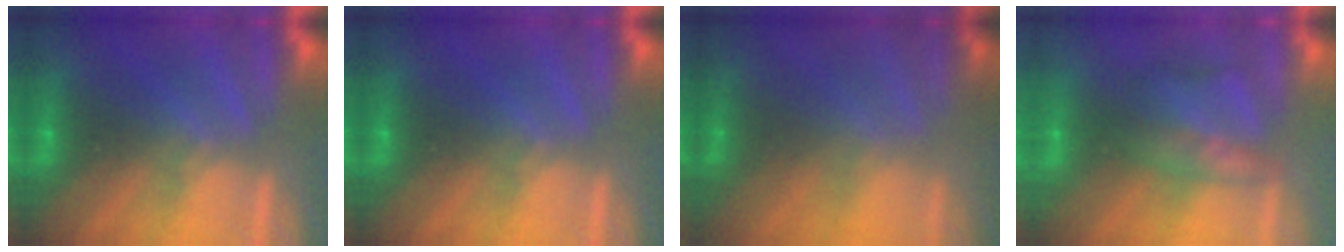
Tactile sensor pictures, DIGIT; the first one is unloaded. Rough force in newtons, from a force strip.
{"total": 0.0}
{"total": 1.6}
{"total": 2.3}